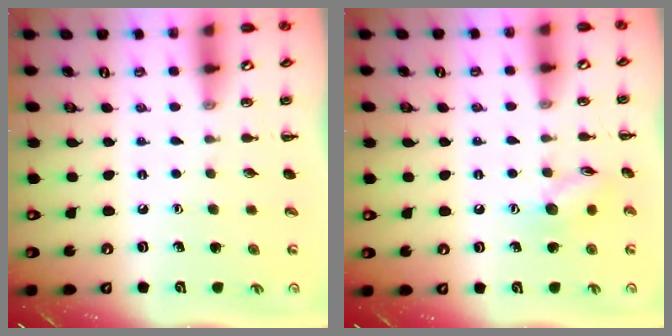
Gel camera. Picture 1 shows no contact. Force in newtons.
{"total": 8.1, "press": 8.1, "slide": 0.8}